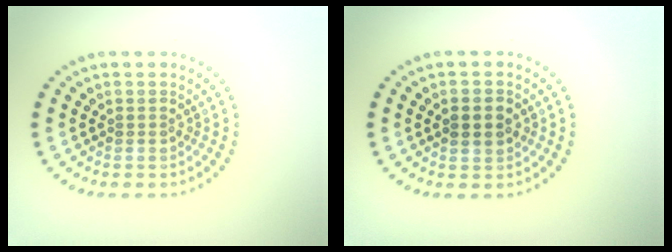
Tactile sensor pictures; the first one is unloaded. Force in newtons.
{"total": 2.9, "press": 2.9, "slide": 0.1}